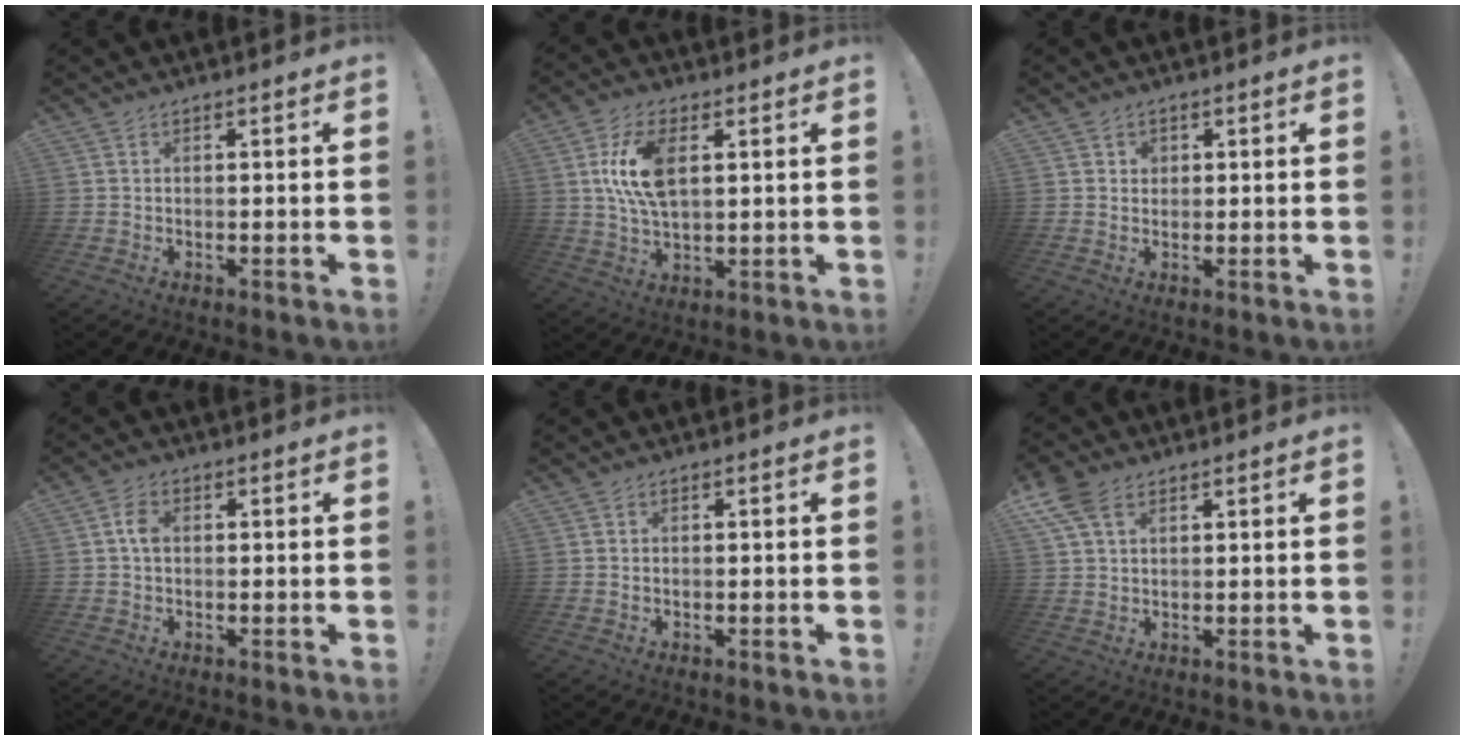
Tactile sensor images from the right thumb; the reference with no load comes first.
{"total": 12.1, "force": [3.1, 6.4, 9.9], "torque": [-0.201, 0.001, 0.054]}
{"total": 2.0, "force": [0.8, 1.7, 0.5], "torque": [-0.001, -0.005, 0.013]}
{"total": 4.1, "force": [0.4, 2.6, 3.1], "torque": [-0.053, 0.009, 0.006]}
{"total": 0.6, "force": [0.3, 0.4, -0.2], "torque": [0.004, 0.003, 0.006]}
{"total": 7.3, "force": [3.7, 4.2, 4.8], "torque": [-0.094, -0.006, 0.073]}